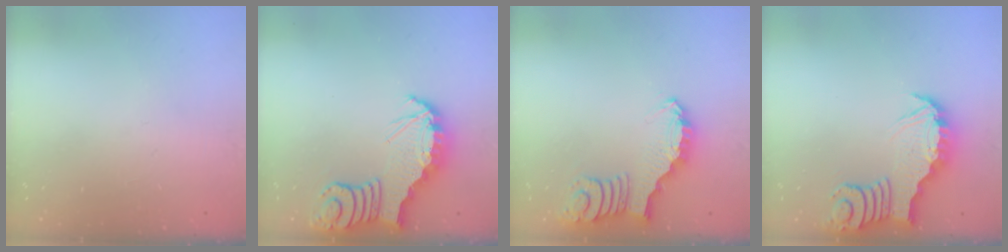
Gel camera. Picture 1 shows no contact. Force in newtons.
{"total": 4.0, "press": 4.0, "slide": 0.6}
{"total": 2.1, "press": 2.1, "slide": 0.4}
{"total": 3.6, "press": 3.6, "slide": 0.2}